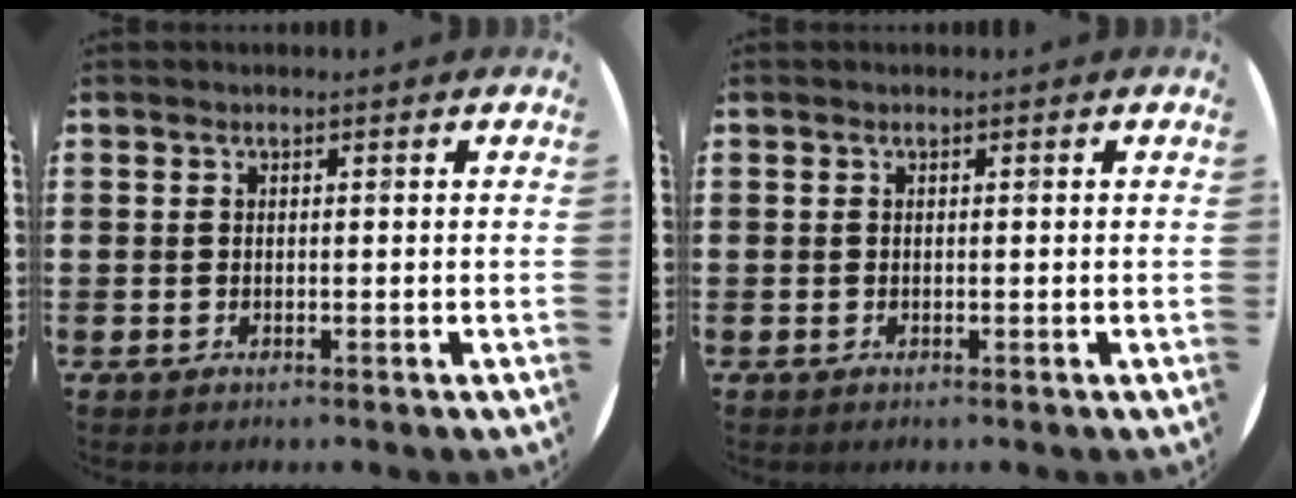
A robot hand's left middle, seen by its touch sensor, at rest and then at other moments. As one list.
[{"total": 0.0}]